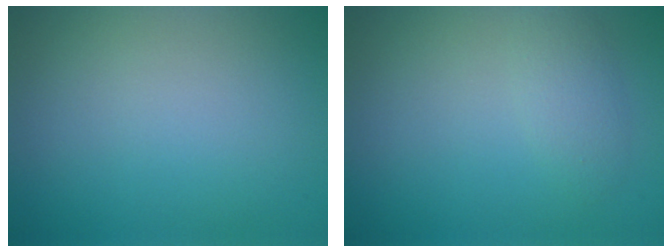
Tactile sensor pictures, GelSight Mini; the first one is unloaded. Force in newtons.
{"total": 1.9, "press": 1.9, "slide": 0.1}